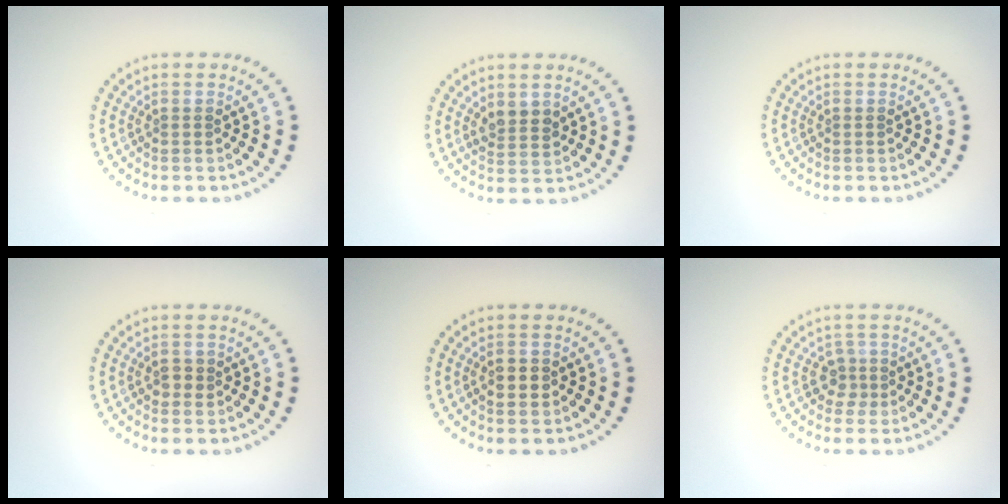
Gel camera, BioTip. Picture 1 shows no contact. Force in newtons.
{"total": 2.0, "press": 1.9, "slide": 0.7}
{"total": 0.0}
{"total": 1.2, "press": 1.2, "slide": 0.1}
{"total": 2.1, "press": 2.1, "slide": 0.0}
{"total": 1.8, "press": 1.4, "slide": 1.2}